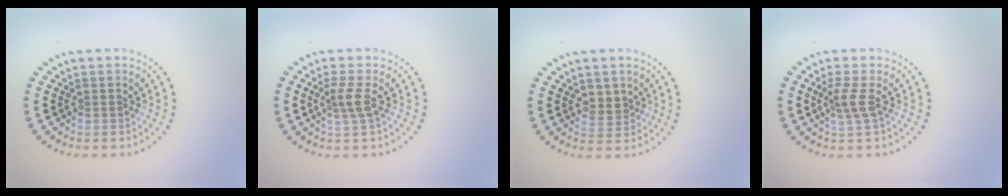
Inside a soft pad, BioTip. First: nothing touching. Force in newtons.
{"total": 2.1, "press": 1.6, "slide": 1.3}
{"total": 2.0, "press": 1.8, "slide": 0.8}
{"total": 2.0, "press": 1.6, "slide": 1.3}